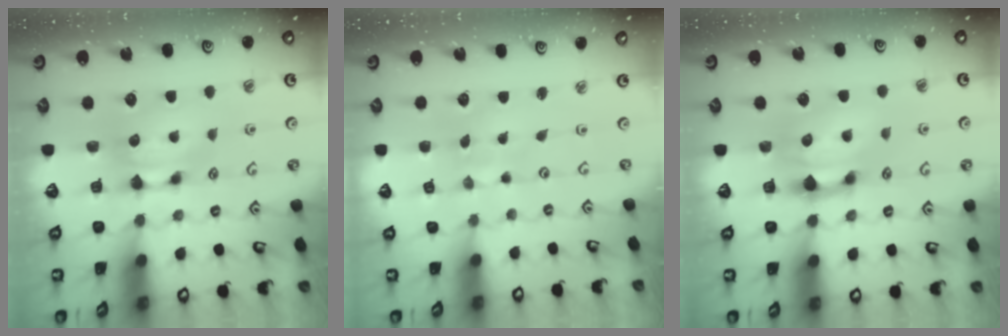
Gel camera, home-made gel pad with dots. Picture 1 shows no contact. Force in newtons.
{"total": 5.0, "press": 5.0, "slide": 0.3}
{"total": 2.1, "press": 1.6, "slide": 1.4}